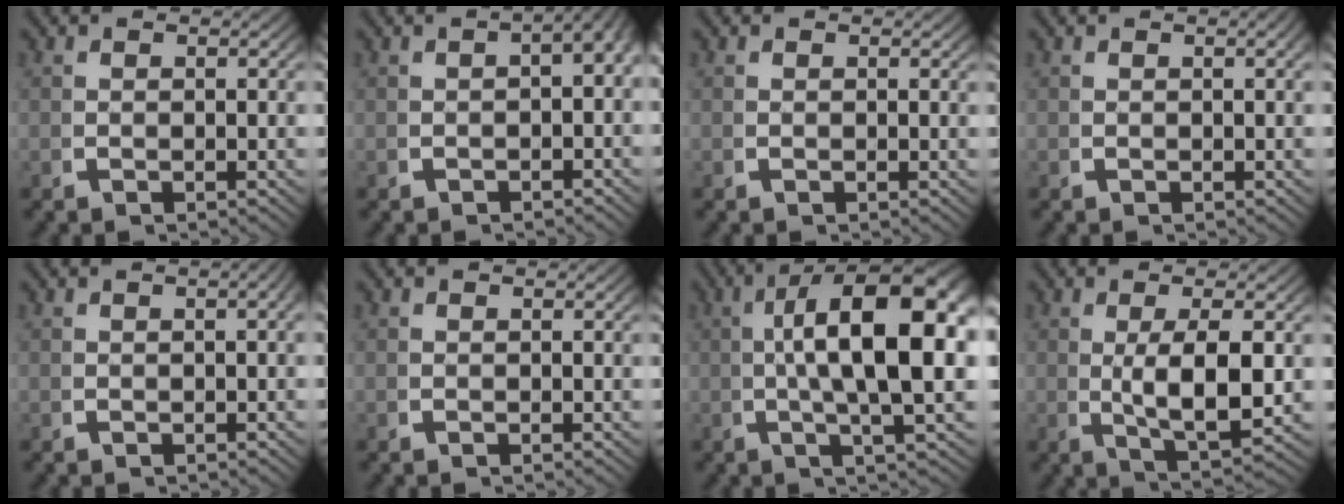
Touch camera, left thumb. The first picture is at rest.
{"total": 4.8, "force": [0.5, 3.0, 3.8], "torque": [-0.029, 0.030, -0.011]}
{"total": 0.0}
{"total": 0.8, "force": [0.1, 0.2, 0.8], "torque": [-0.009, 0.002, 0.002]}
{"total": 1.6, "force": [0.0, 0.5, 1.5], "torque": [-0.018, 0.009, -0.001]}
{"total": 0.0}
{"total": 14.0, "force": [1.1, 5.9, 12.6], "torque": [-0.175, -0.010, 0.016]}
{"total": 6.2, "force": [-0.1, 2.6, 5.6], "torque": [-0.112, -0.016, 0.007]}